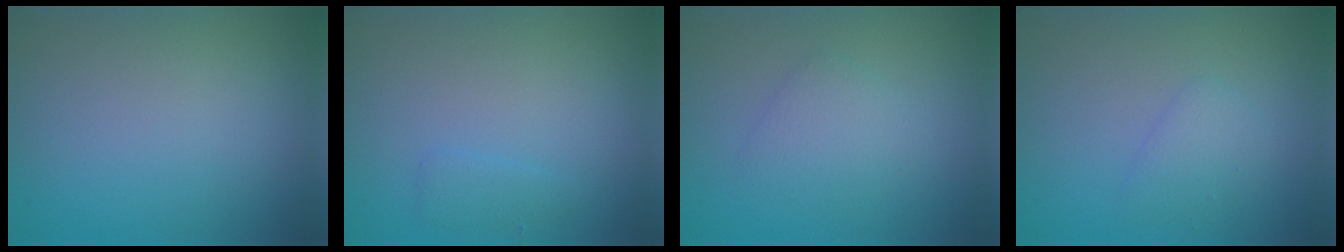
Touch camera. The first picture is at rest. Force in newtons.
{"total": 1.0, "press": 1.0, "slide": 0.1}
{"total": 2.2, "press": 2.2, "slide": 0.1}
{"total": 1.7, "press": 1.7, "slide": 0.1}